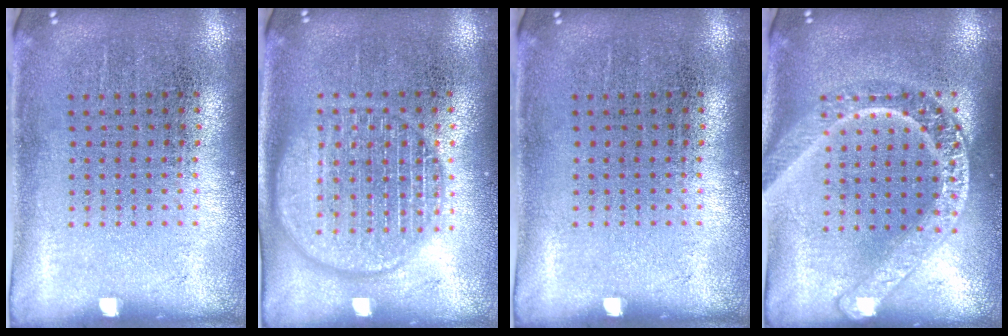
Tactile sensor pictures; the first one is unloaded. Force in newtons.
{"total": 2.9, "press": 2.9, "slide": 0.4}
{"total": 0.0}
{"total": 2.4, "press": 2.4, "slide": 0.2}